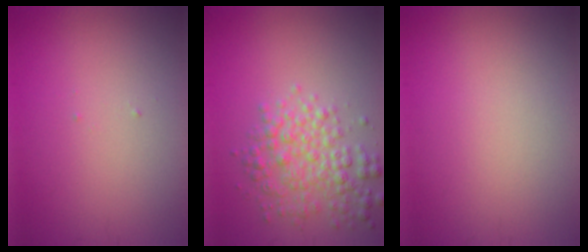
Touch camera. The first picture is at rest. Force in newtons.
{"total": 4.1, "press": 4.1, "slide": 0.1}
{"total": 0.0}